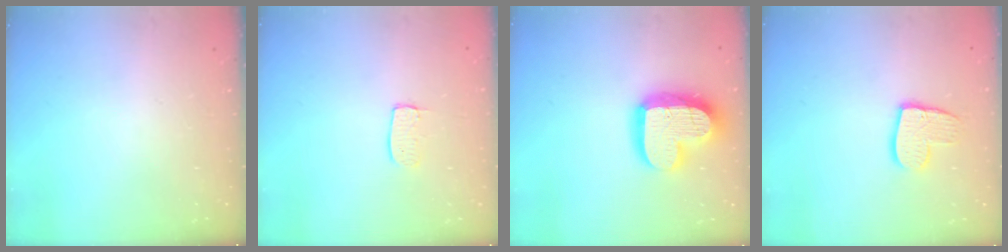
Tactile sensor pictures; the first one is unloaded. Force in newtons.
{"total": 5.8, "press": 5.8, "slide": 0.3}
{"total": 18.6, "press": 18.6, "slide": 1.4}
{"total": 10.9, "press": 10.9, "slide": 0.9}